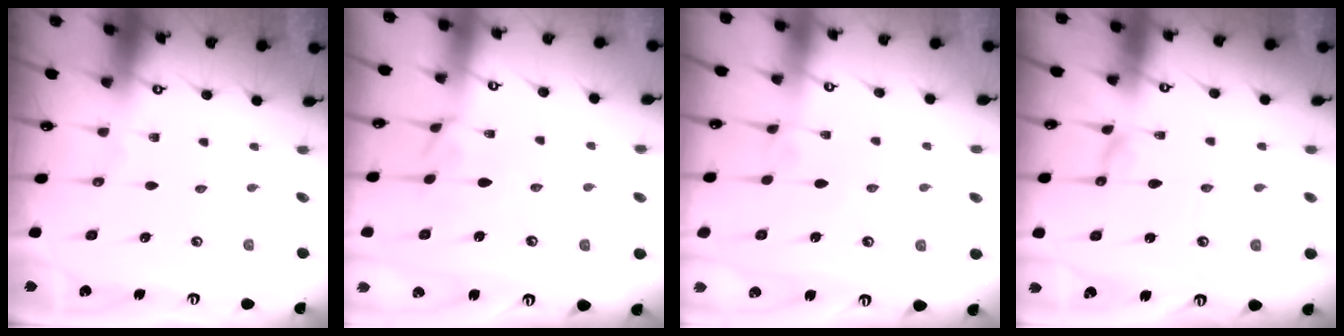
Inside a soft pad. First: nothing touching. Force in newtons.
{"total": 2.7, "press": 2.6, "slide": 0.5}
{"total": 4.3, "press": 4.3, "slide": 0.1}
{"total": 0.9, "press": 0.9, "slide": 0.1}